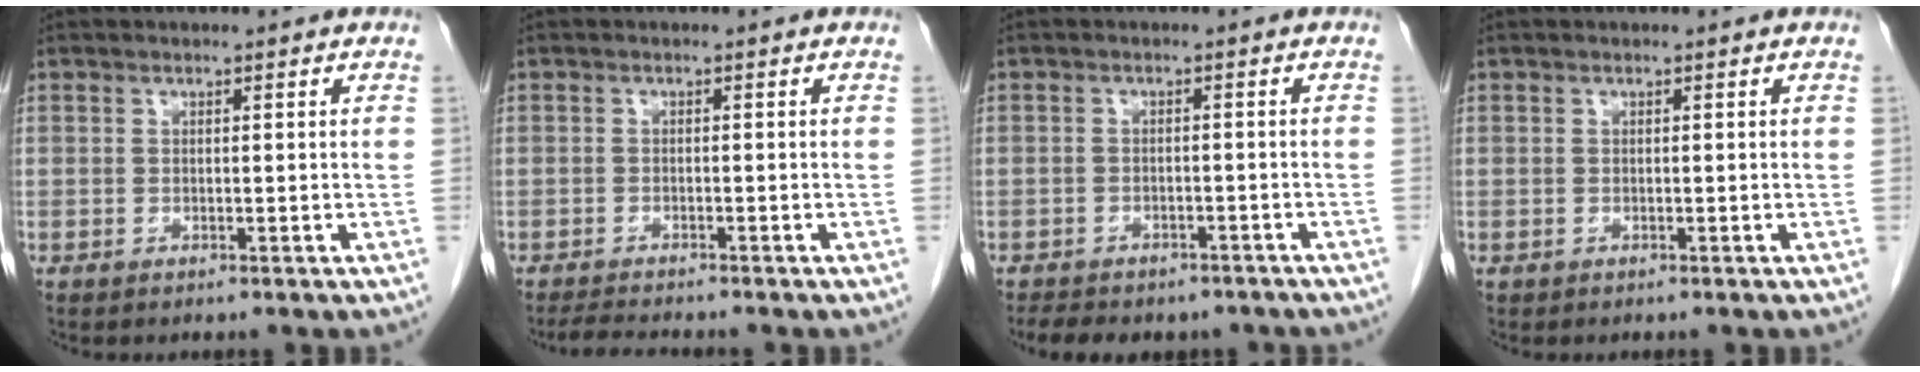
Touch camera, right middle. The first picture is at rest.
{"total": 3.2, "force": [-3.0, -0.3, 1.1], "torque": [-0.025, -0.016, -0.049]}
{"total": 10.9, "force": [-8.9, 4.8, 4.0], "torque": [-0.074, 0.004, -0.106]}
{"total": 0.0}